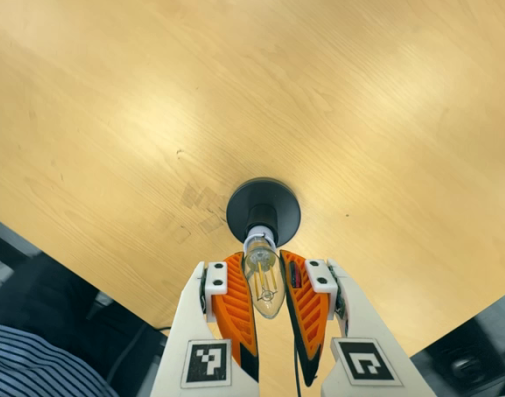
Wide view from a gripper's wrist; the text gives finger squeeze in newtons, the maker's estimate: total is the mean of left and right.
{"total": 25.6, "left": 27.0, "right": 24.2}